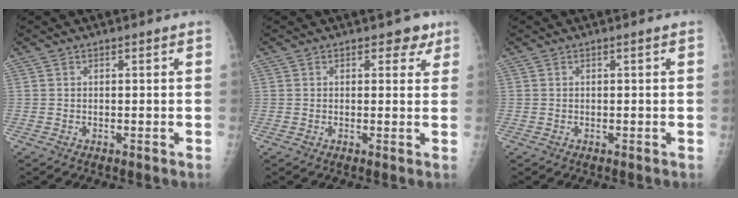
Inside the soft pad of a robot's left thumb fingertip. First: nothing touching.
{"total": 2.9, "force": [1.8, 2.0, 1.2], "torque": [0.013, -0.005, 0.016]}
{"total": 0.0}